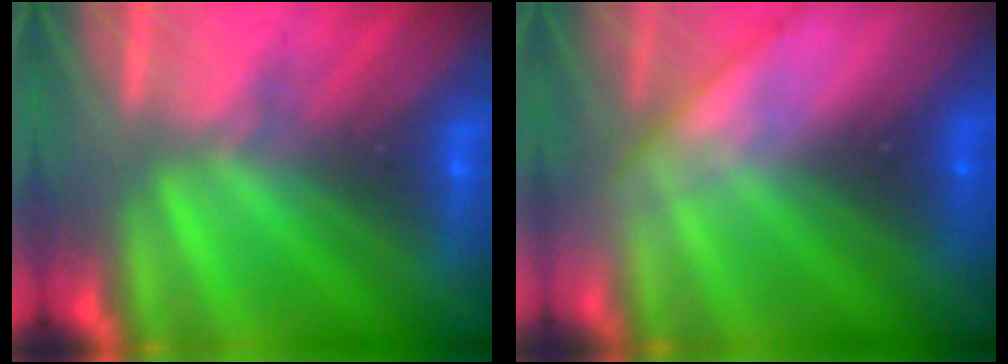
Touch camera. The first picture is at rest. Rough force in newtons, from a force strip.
{"total": 2.9}